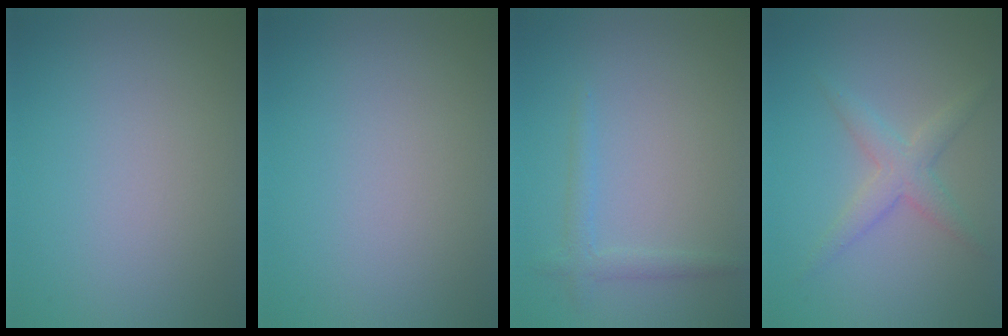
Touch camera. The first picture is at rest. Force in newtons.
{"total": 0.0}
{"total": 1.6, "press": 1.6, "slide": 0.1}
{"total": 2.7, "press": 2.7, "slide": 0.1}